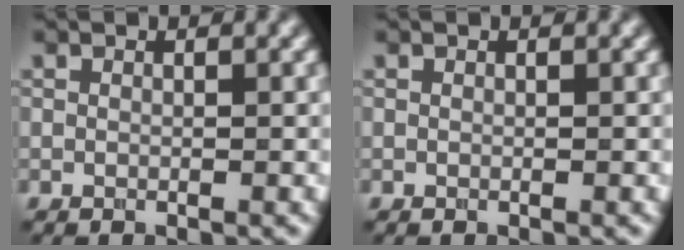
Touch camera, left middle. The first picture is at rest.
{"total": 0.0}